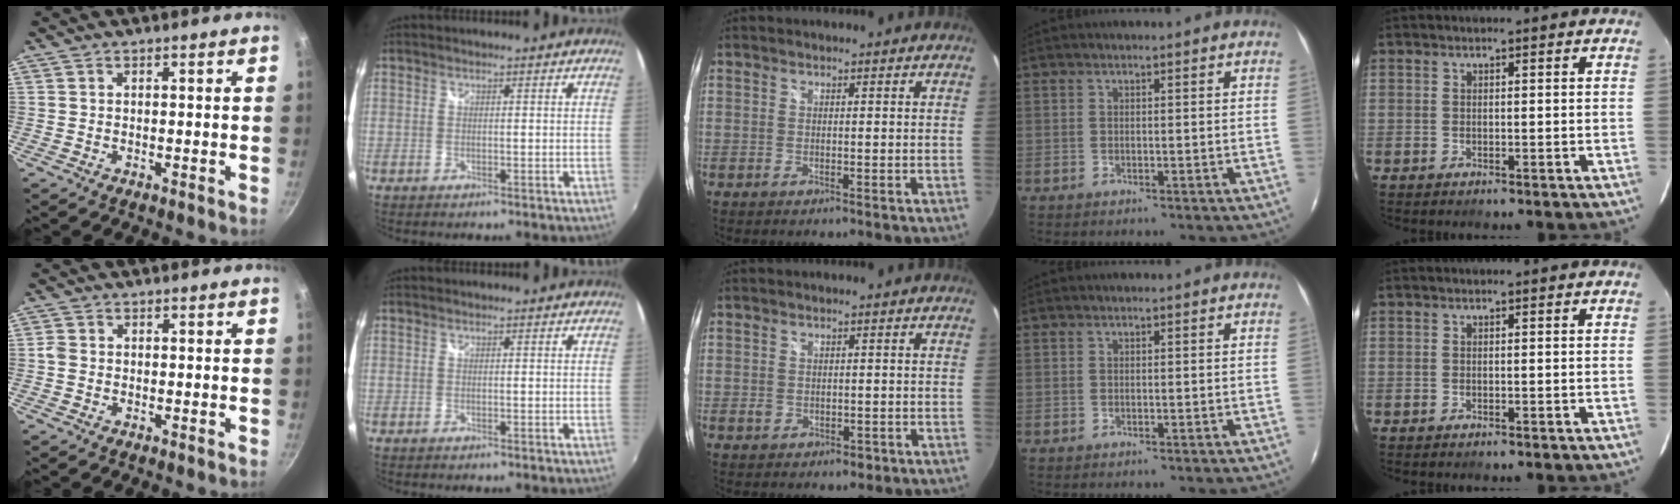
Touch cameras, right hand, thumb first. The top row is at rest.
{"thumb": {"total": 1.6, "force": [-0.4, 1.3, 0.8], "torque": [-0.016, 0.005, -0.010]}, "middle": {"total": 2.4, "force": [-0.6, 2.0, 1.2], "torque": [-0.016, 0.002, -0.005]}}